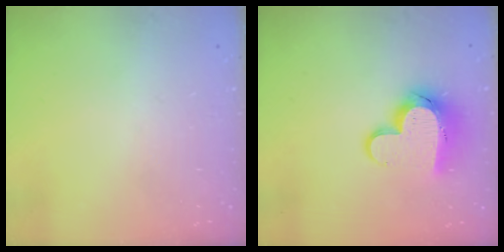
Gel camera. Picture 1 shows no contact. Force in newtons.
{"total": 13.1, "press": 13.0, "slide": 1.3}